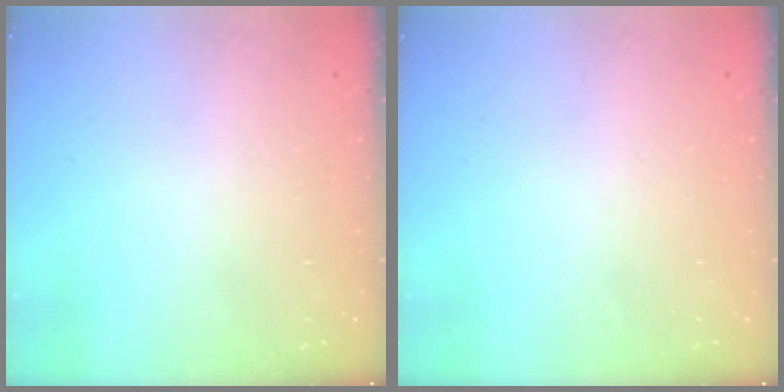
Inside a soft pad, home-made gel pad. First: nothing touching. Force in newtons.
{"total": 0.0}